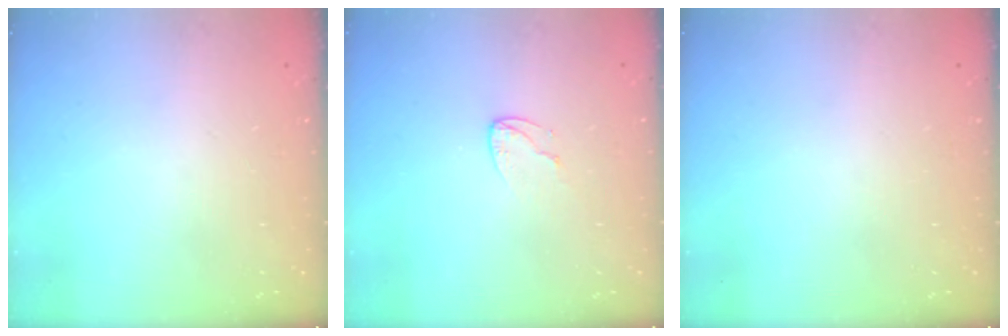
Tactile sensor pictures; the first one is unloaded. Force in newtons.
{"total": 4.5, "press": 4.5, "slide": 0.4}
{"total": 0.0}